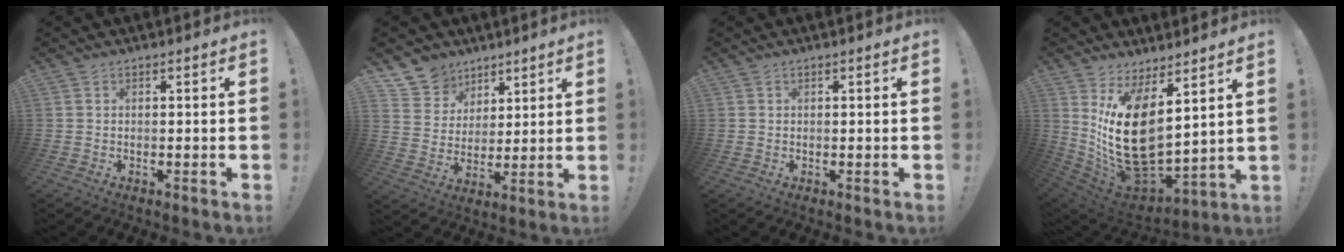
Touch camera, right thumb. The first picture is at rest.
{"total": 9.5, "force": [6.5, 6.9, 1.0], "torque": [-0.027, -0.050, 0.132]}
{"total": 1.3, "force": [0.6, 1.1, -0.2], "torque": [0.013, -0.005, 0.009]}
{"total": 18.4, "force": [5.2, 9.0, 15.1], "torque": [-0.304, -0.067, 0.100]}